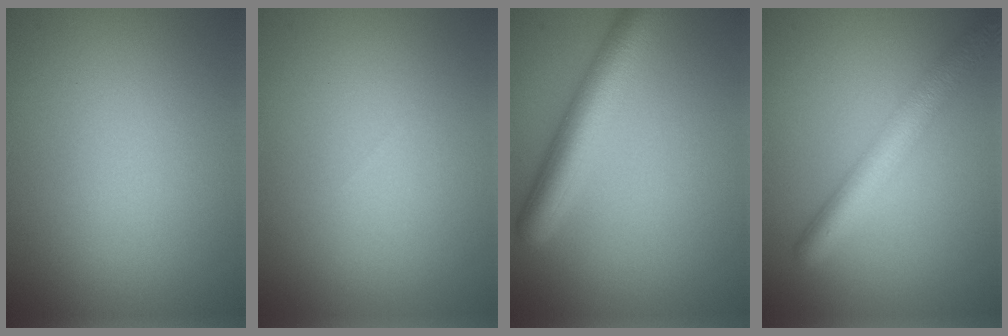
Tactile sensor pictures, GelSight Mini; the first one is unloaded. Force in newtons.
{"total": 0.0}
{"total": 5.5, "press": 5.5, "slide": 0.2}
{"total": 4.8, "press": 4.8, "slide": 0.1}